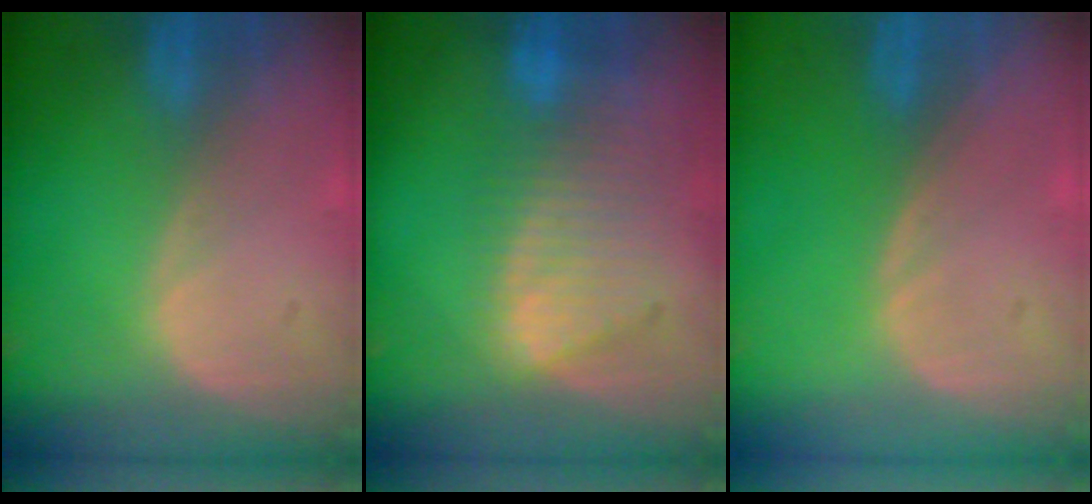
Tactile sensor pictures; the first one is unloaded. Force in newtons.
{"total": 8.4, "press": 7.7, "slide": 3.5}
{"total": 0.0}